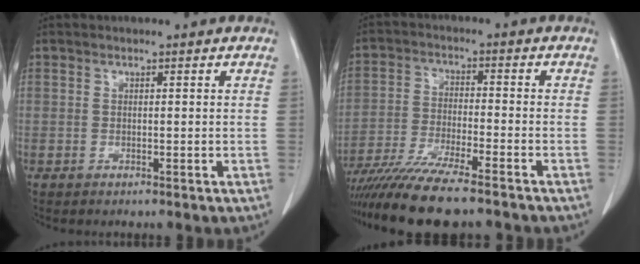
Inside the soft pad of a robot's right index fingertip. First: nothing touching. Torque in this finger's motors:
{"motor_torque": [1.02, -1.11, 0.94, 0.21]}